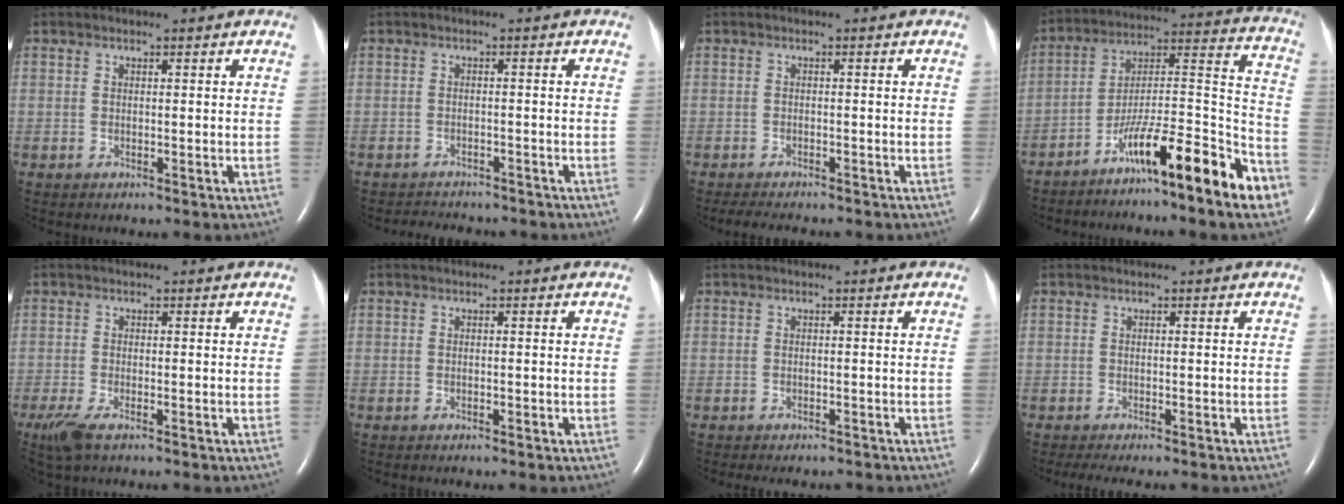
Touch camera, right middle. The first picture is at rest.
{"total": 6.3, "force": [-5.8, 1.9, 1.4], "torque": [-0.023, -0.004, -0.073]}
{"total": 6.0, "force": [-5.2, 1.4, 2.7], "torque": [-0.043, -0.011, -0.073]}
{"total": 17.8, "force": [-11.3, 1.0, 13.7], "torque": [-0.198, 0.019, -0.183]}
{"total": 4.0, "force": [-2.5, 1.0, 2.9], "torque": [-0.070, -0.013, -0.046]}
{"total": 0.0}
{"total": 5.1, "force": [-4.4, 1.8, 1.8], "torque": [-0.021, -0.001, -0.052]}
{"total": 4.8, "force": [-3.9, 0.9, 2.5], "torque": [-0.035, -0.011, -0.056]}